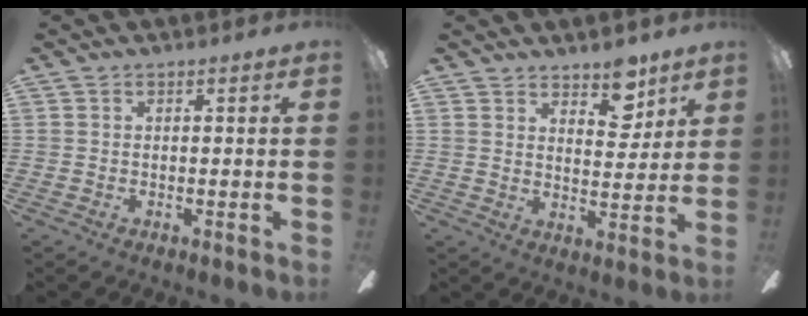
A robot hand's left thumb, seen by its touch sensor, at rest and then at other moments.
{"total": 8.5, "force": [6.3, 4.1, 4.1], "torque": [-0.033, -0.036, 0.107]}